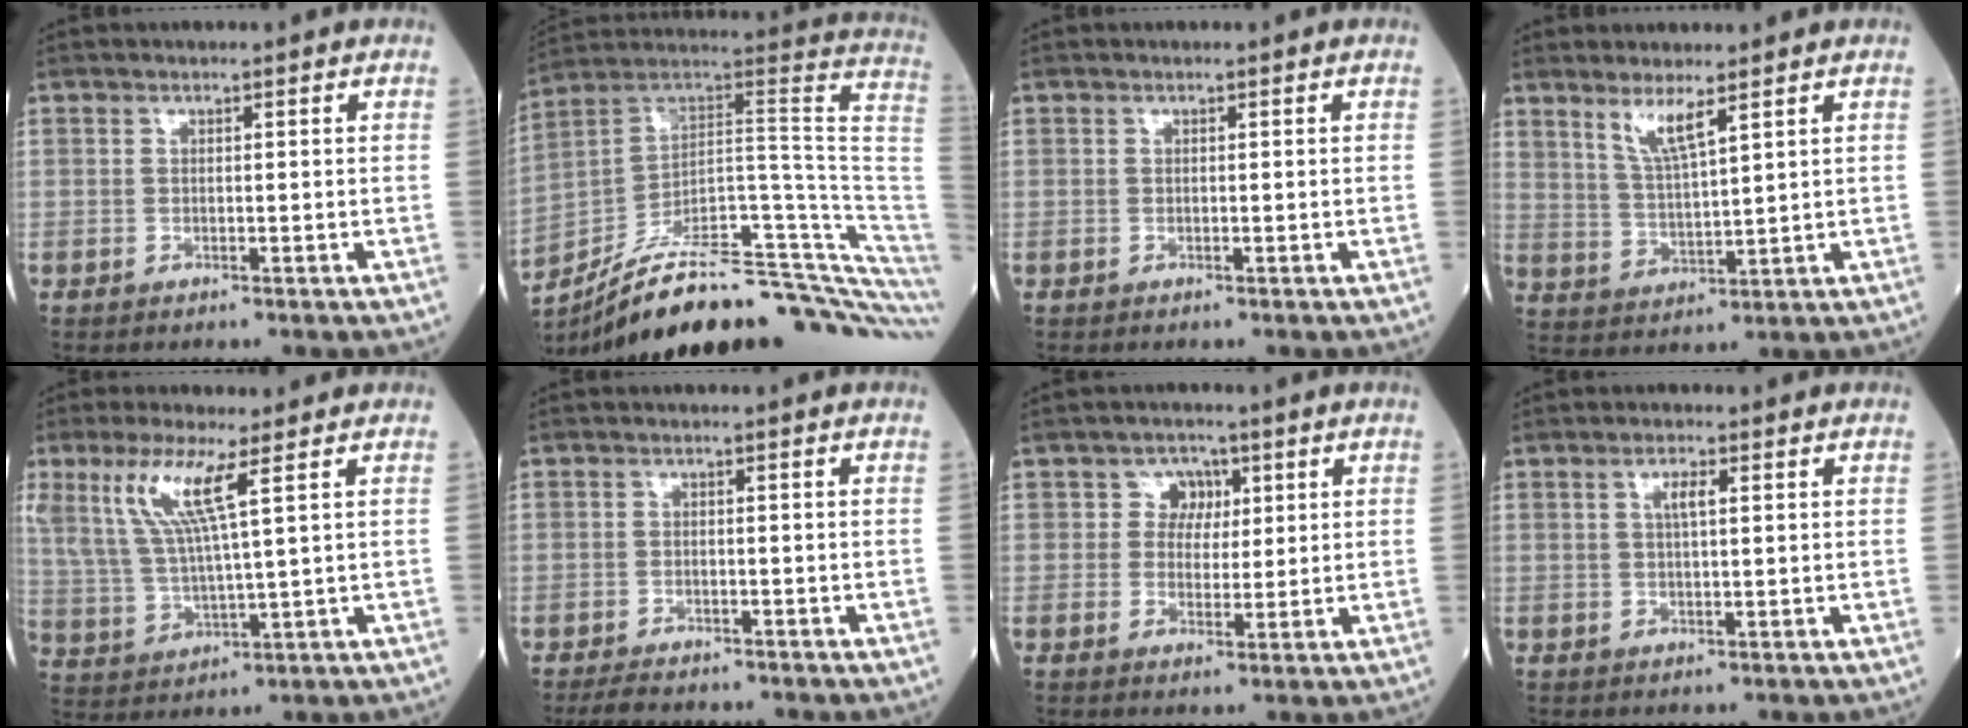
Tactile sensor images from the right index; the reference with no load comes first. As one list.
[{"total": 29.3, "force": [-22.6, 2.4, 18.5], "torque": [-0.160, 0.035, -0.332]}, {"total": 0.0}, {"total": 5.3, "force": [3.6, 0.4, 3.9], "torque": [-0.079, -0.012, 0.075]}, {"total": 9.8, "force": [4.7, 0.5, 8.5], "torque": [-0.193, 0.003, 0.096]}, {"total": 4.2, "force": [-3.8, 1.4, 1.3], "torque": [-0.024, -0.007, -0.060]}, {"total": 3.7, "force": [1.2, 3.3, 1.2], "torque": [-0.009, 0.008, 0.014]}, {"total": 2.3, "force": [0.7, 0.4, 2.1], "torque": [-0.041, 0.001, 0.013]}]